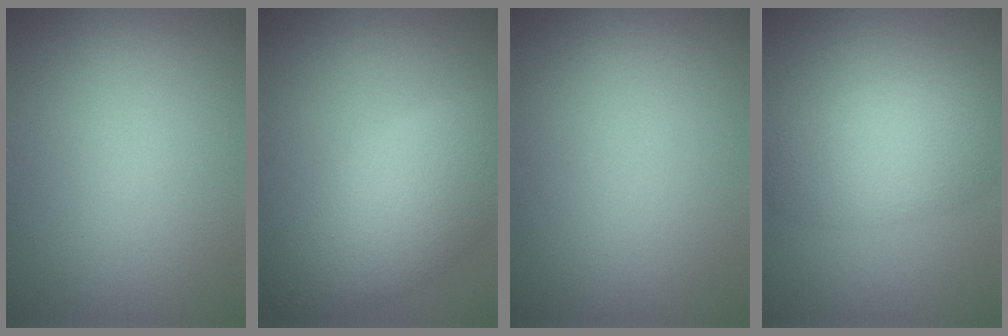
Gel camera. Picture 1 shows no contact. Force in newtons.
{"total": 7.0, "press": 7.0, "slide": 0.3}
{"total": 0.0}
{"total": 5.2, "press": 5.2, "slide": 0.1}